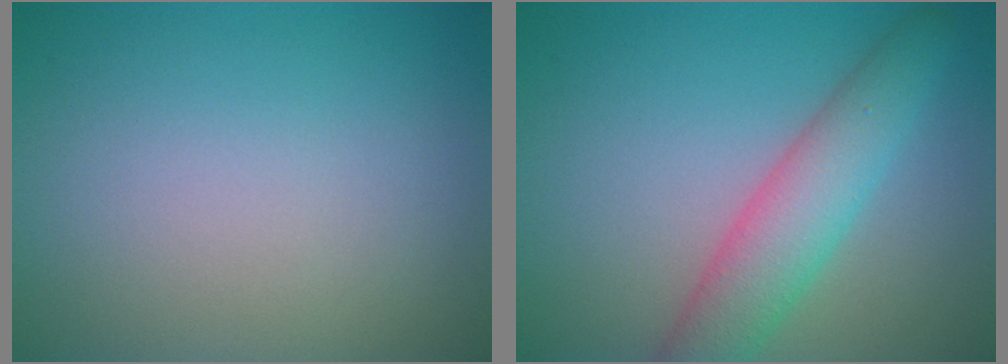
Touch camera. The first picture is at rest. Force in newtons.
{"total": 5.2, "press": 5.2, "slide": 0.2}